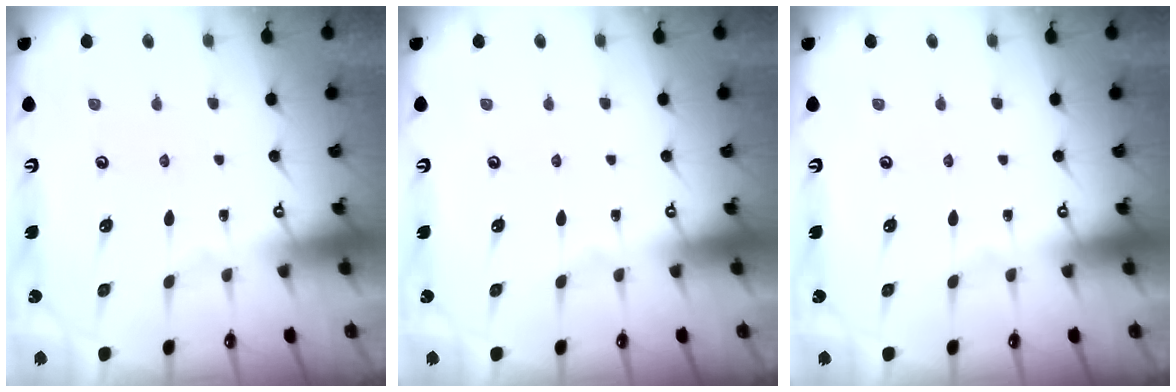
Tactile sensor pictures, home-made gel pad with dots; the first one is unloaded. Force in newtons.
{"total": 0.0}
{"total": 0.0}